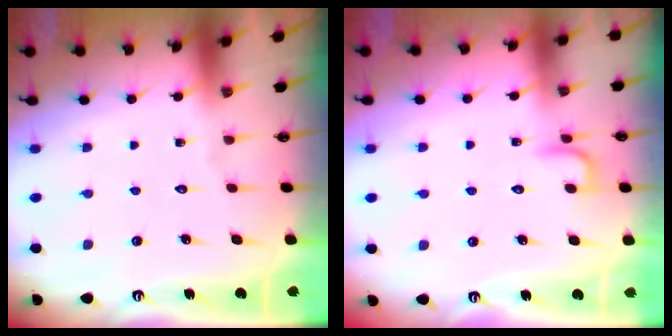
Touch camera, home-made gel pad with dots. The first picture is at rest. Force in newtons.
{"total": 4.0, "press": 3.9, "slide": 0.6}